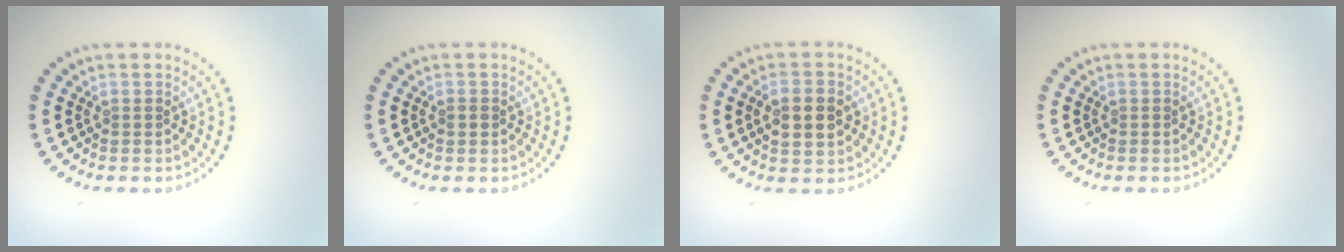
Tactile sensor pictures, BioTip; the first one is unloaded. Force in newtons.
{"total": 0.8, "press": 0.8, "slide": 0.2}
{"total": 4.5, "press": 4.5, "slide": 0.1}
{"total": 0.0}